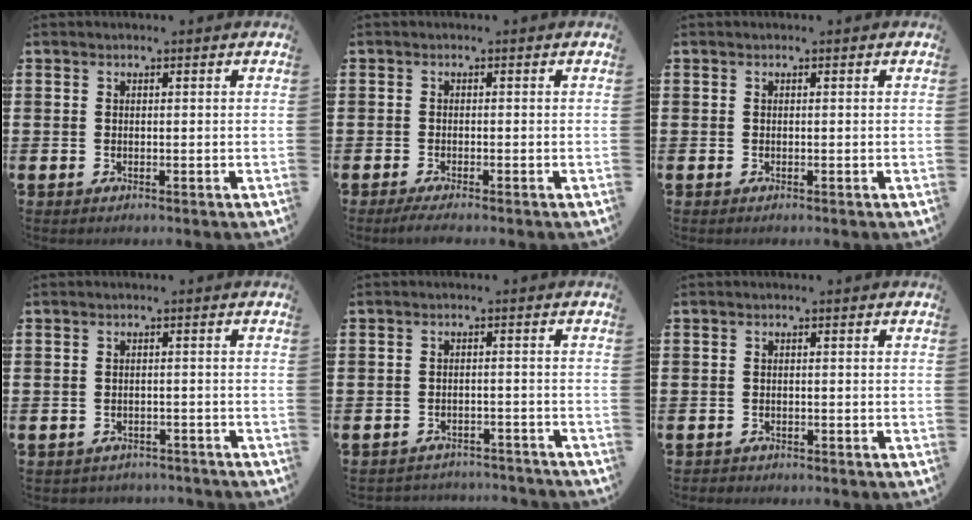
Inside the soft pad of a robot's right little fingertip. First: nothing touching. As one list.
[{"total": 1.1, "force": [-0.7, 0.1, 0.9], "torque": [-0.013, -0.002, -0.013]}, {"total": 0.0}, {"total": 1.2, "force": [-1.1, 0.2, -0.1], "torque": [-0.003, 0.003, -0.026]}, {"total": 2.1, "force": [-2.1, 0.1, -0.2], "torque": [-0.004, 0.002, -0.048]}, {"total": 0.6, "force": [-0.6, 0.2, -0.1], "torque": [0.001, 0.001, -0.013]}]